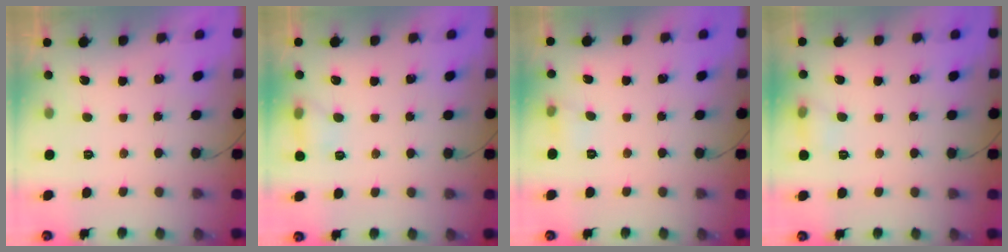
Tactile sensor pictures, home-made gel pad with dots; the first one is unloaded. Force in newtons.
{"total": 6.2, "press": 5.9, "slide": 1.8}
{"total": 5.1, "press": 4.8, "slide": 1.7}
{"total": 6.4, "press": 6.1, "slide": 1.9}